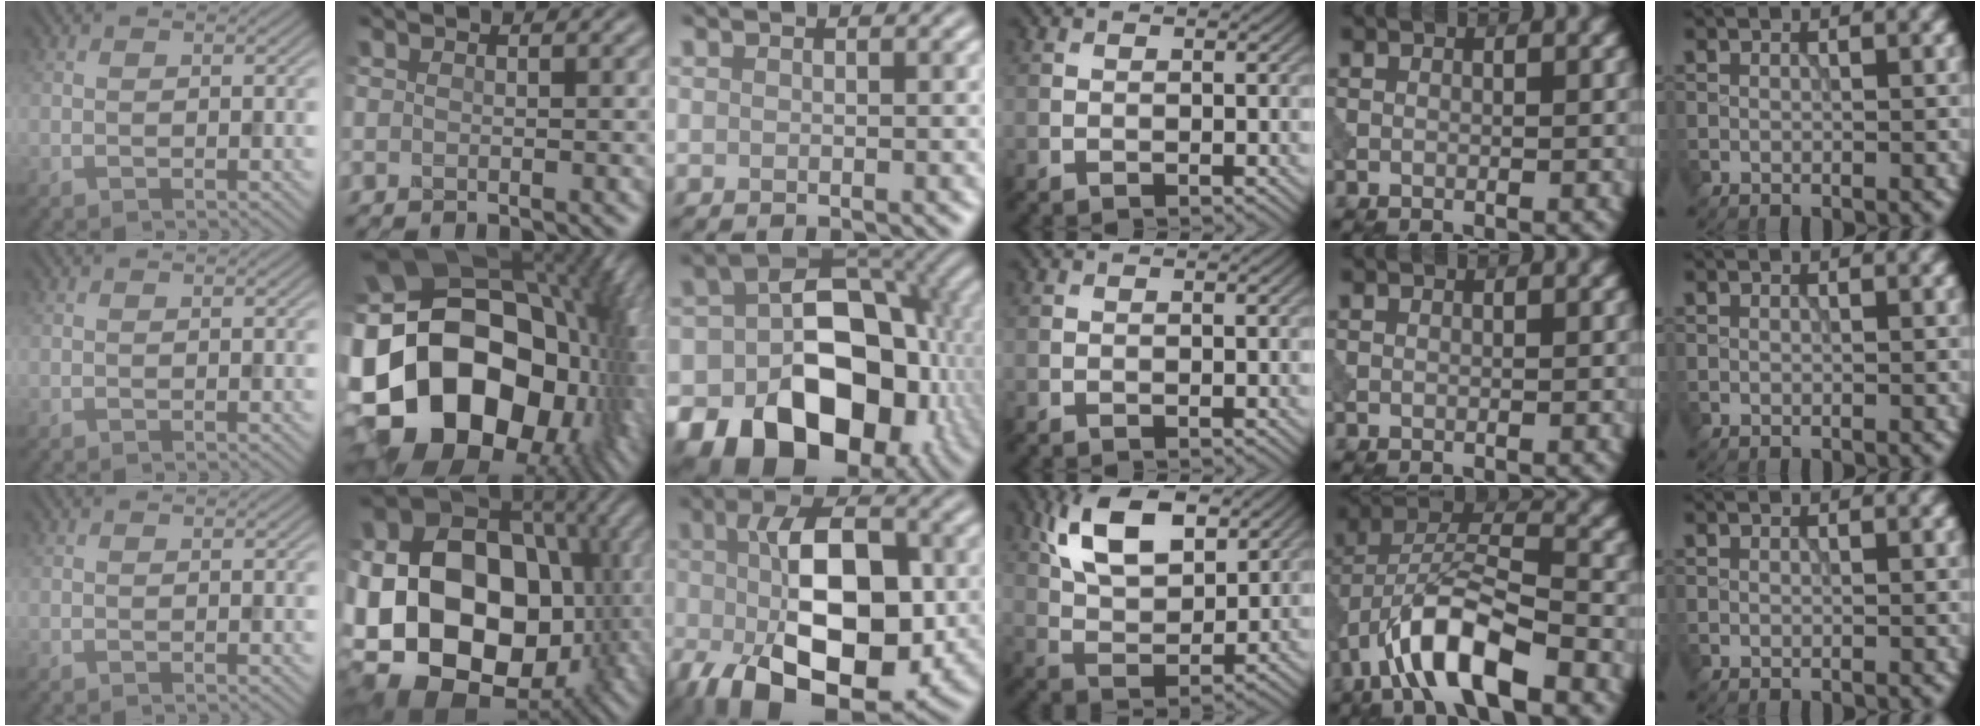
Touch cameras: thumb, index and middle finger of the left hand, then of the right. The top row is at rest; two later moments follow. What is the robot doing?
{"motion": "insert", "object": "peg toy"}